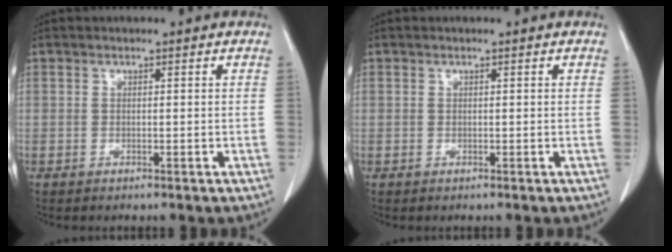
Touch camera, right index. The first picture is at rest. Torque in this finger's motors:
{"motor_torque": [-1.24, 0.01, -0.41, -0.14]}